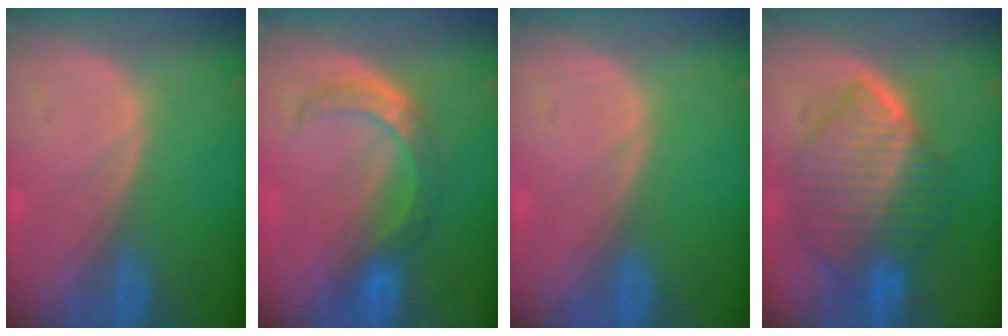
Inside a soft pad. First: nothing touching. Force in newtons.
{"total": 5.7, "press": 5.7, "slide": 0.2}
{"total": 0.0}
{"total": 10.3, "press": 10.2, "slide": 1.0}